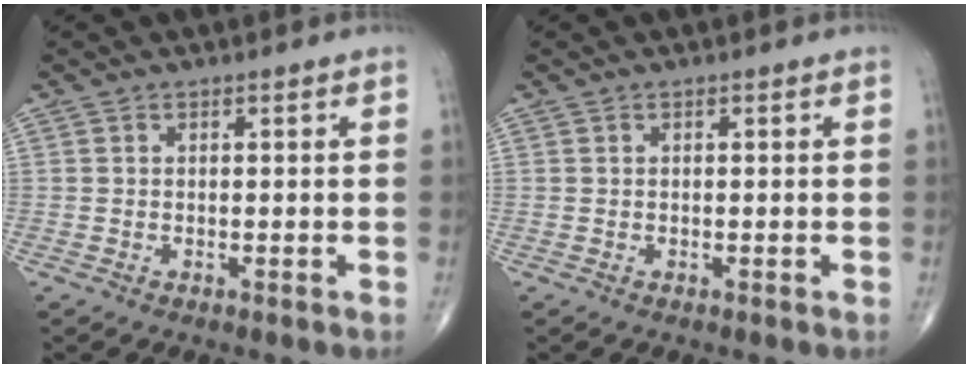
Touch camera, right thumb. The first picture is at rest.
{"total": 0.0}